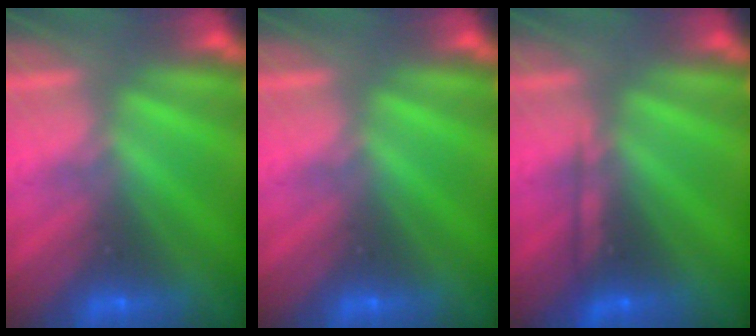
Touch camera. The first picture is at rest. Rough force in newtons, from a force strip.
{"total": 0.0}
{"total": 2.2}